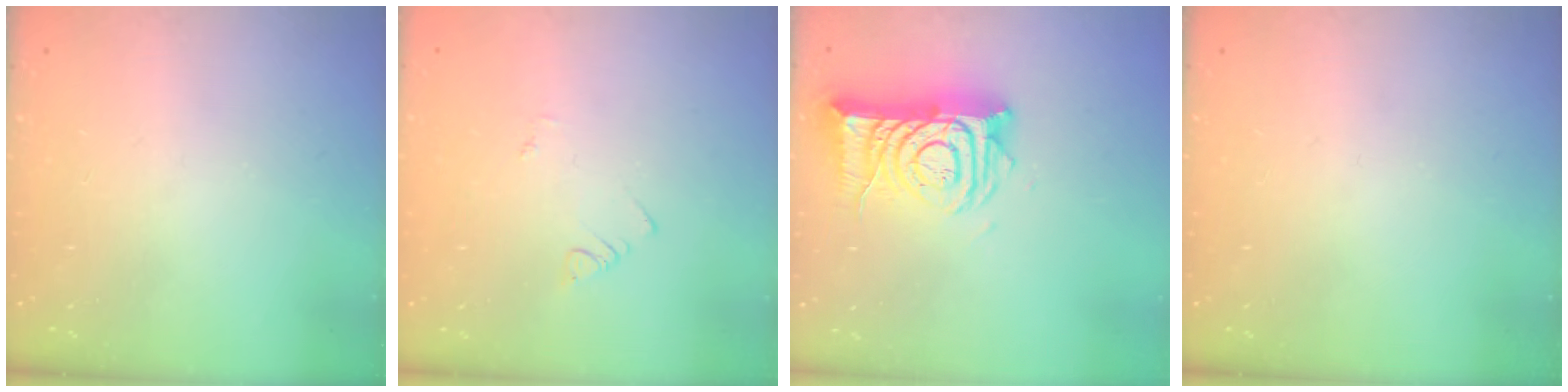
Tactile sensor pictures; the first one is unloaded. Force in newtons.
{"total": 1.1, "press": 1.1, "slide": 0.3}
{"total": 14.2, "press": 14.1, "slide": 1.2}
{"total": 0.0}